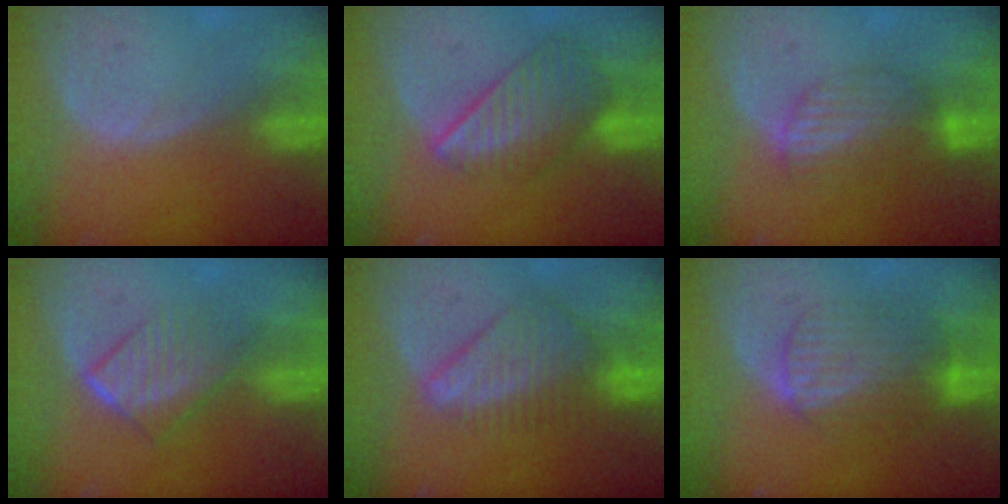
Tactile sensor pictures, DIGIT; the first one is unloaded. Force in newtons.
{"total": 8.4, "press": 7.5, "slide": 3.9}
{"total": 6.6, "press": 6.3, "slide": 2.0}
{"total": 6.8, "press": 5.9, "slide": 3.4}
{"total": 7.7, "press": 7.0, "slide": 3.2}
{"total": 7.1, "press": 7.1, "slide": 0.2}